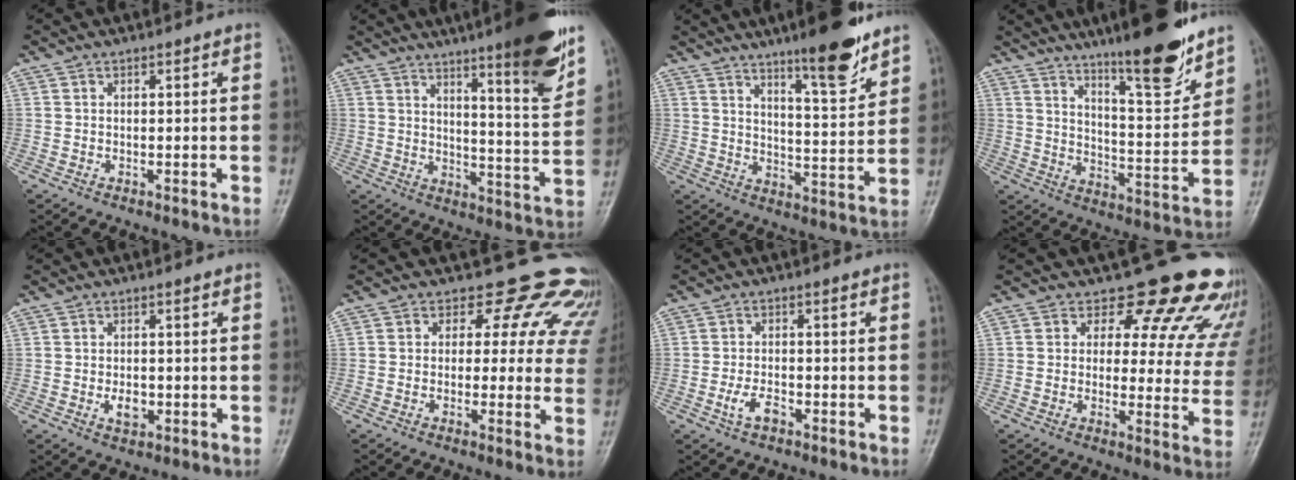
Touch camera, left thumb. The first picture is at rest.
{"total": 16.0, "force": [10.2, 1.7, 12.2], "torque": [-0.154, -0.061, 0.146]}
{"total": 13.7, "force": [10.3, 2.3, 8.8], "torque": [-0.111, -0.074, 0.163]}
{"total": 16.0, "force": [11.9, 2.9, 10.3], "torque": [-0.130, -0.082, 0.191]}
{"total": 2.8, "force": [-0.6, 1.8, 2.1], "torque": [-0.031, -0.001, -0.008]}
{"total": 15.1, "force": [11.8, 8.1, 4.9], "torque": [0.004, -0.053, 0.105]}
{"total": 3.5, "force": [-1.7, 1.8, 2.5], "torque": [-0.051, 0.010, -0.031]}
{"total": 18.0, "force": [15.5, 7.3, 5.4], "torque": [-0.004, -0.113, 0.155]}